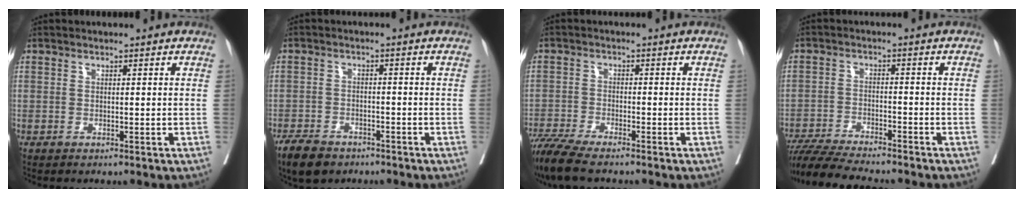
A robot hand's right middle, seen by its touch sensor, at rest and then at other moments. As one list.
[{"total": 6.0, "force": [-4.6, 2.8, 2.6], "torque": [-0.051, -0.006, -0.077]}, {"total": 7.0, "force": [-5.9, 0.4, 3.7], "torque": [-0.073, -0.022, -0.109]}, {"total": 11.0, "force": [-9.9, 0.6, 4.8], "torque": [-0.079, -0.021, -0.160]}]